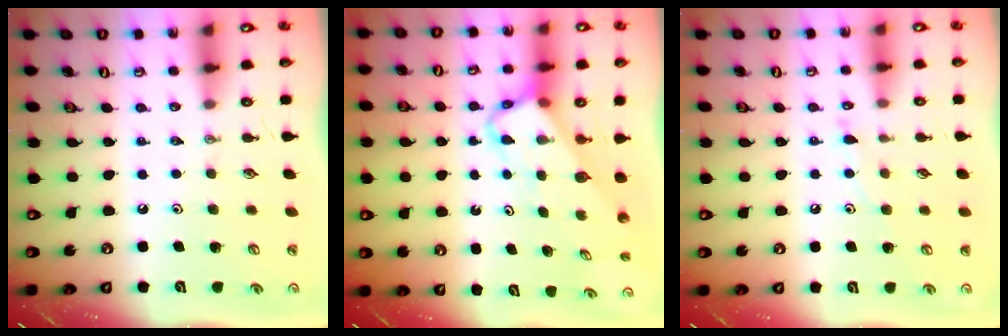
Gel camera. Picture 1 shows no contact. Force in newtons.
{"total": 3.9, "press": 3.9, "slide": 0.2}
{"total": 7.0, "press": 7.0, "slide": 0.3}